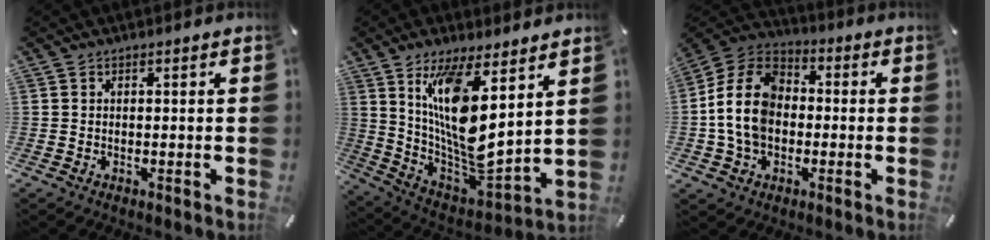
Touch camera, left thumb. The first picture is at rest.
{"total": 15.8, "force": [7.7, 5.1, 12.9], "torque": [-0.273, -0.070, 0.130]}
{"total": 12.9, "force": [-1.8, 10.3, 7.5], "torque": [-0.184, 0.029, -0.035]}